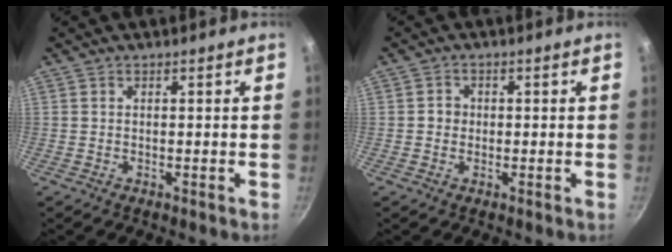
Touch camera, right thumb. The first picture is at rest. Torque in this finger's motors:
{"motor_torque": [0.11, 0.93, 0.51, -0.41, -0.03]}